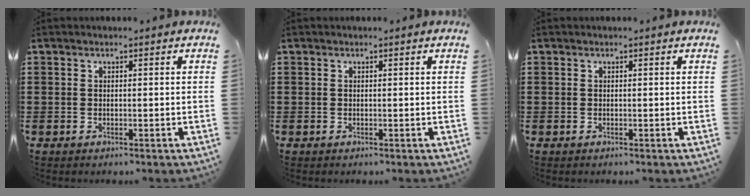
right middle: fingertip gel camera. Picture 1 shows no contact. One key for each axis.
{"total": 0.0}
{"total": 0.0}